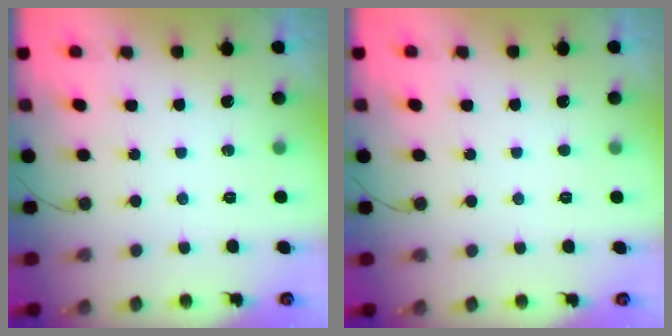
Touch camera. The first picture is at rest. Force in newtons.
{"total": 1.6, "press": 1.6, "slide": 0.1}